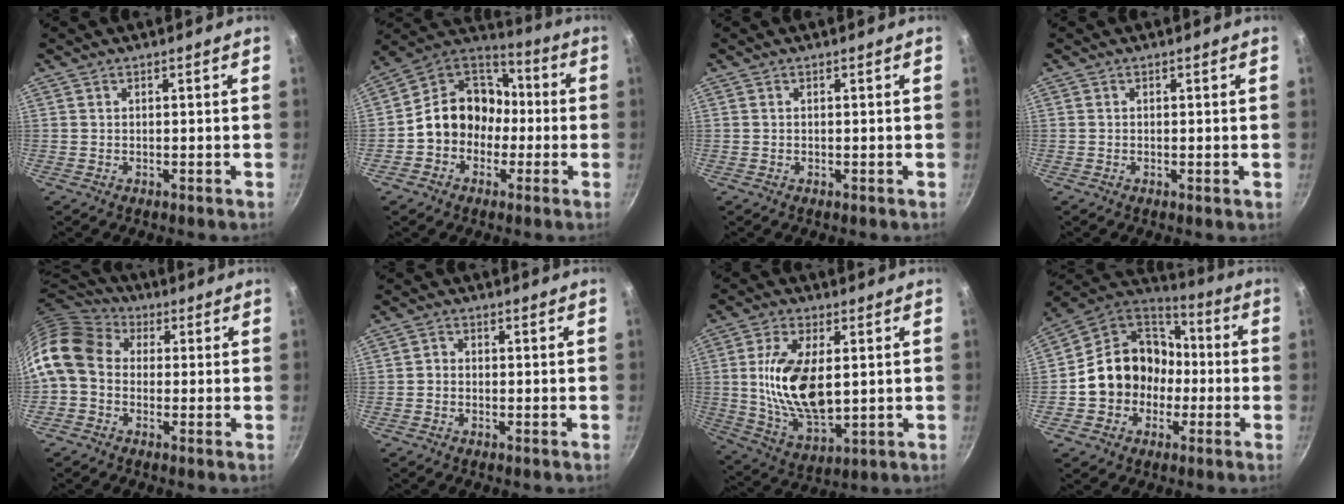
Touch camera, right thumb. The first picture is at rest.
{"total": 14.2, "force": [-2.1, 12.1, 7.2], "torque": [-0.071, 0.056, -0.054]}
{"total": 0.0}
{"total": 0.5, "force": [-0.1, 0.1, 0.5], "torque": [-0.008, -0.001, -0.003]}
{"total": 14.6, "force": [0.8, 11.6, 8.8], "torque": [-0.172, 0.038, -0.007]}
{"total": 1.6, "force": [-0.8, 1.2, 0.6], "torque": [-0.008, 0.009, -0.020]}
{"total": 15.6, "force": [1.6, 8.0, 13.4], "torque": [-0.241, -0.010, 0.039]}
{"total": 16.7, "force": [-2.2, 14.5, 7.9], "torque": [-0.104, 0.055, -0.037]}